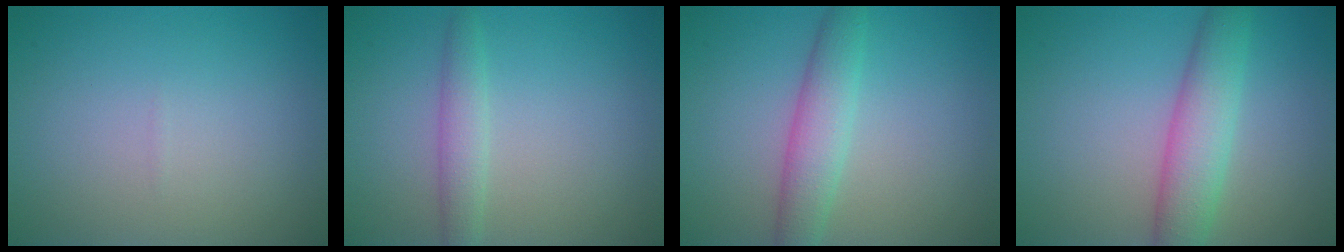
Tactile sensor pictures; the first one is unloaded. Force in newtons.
{"total": 2.1, "press": 2.1, "slide": 0.1}
{"total": 3.5, "press": 3.5, "slide": 0.0}
{"total": 4.7, "press": 4.7, "slide": 0.1}